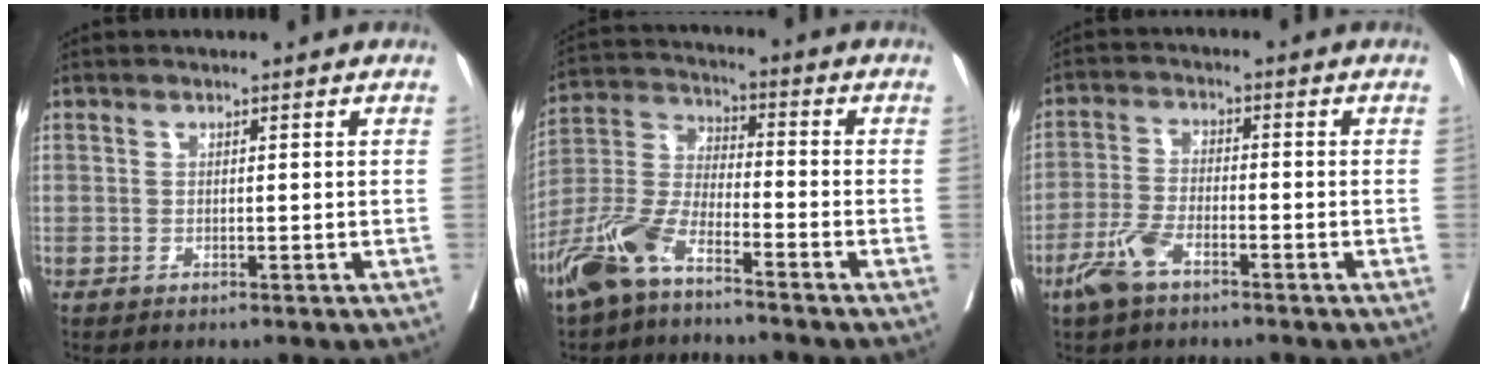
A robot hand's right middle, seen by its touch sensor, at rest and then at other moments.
{"total": 10.1, "force": [-7.2, 2.8, 6.5], "torque": [-0.156, -0.007, -0.150]}
{"total": 5.6, "force": [-3.7, 1.7, 3.7], "torque": [-0.090, -0.005, -0.075]}